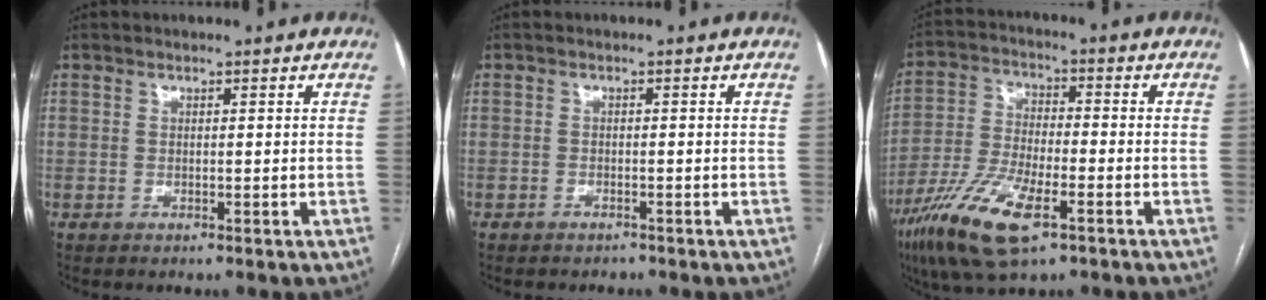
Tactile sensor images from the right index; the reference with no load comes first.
{"total": 1.1, "force": [-0.9, 0.6, -0.1], "torque": [-0.003, 0.003, -0.011]}
{"total": 13.1, "force": [-7.1, 3.7, 10.4], "torque": [-0.217, -0.016, -0.127]}